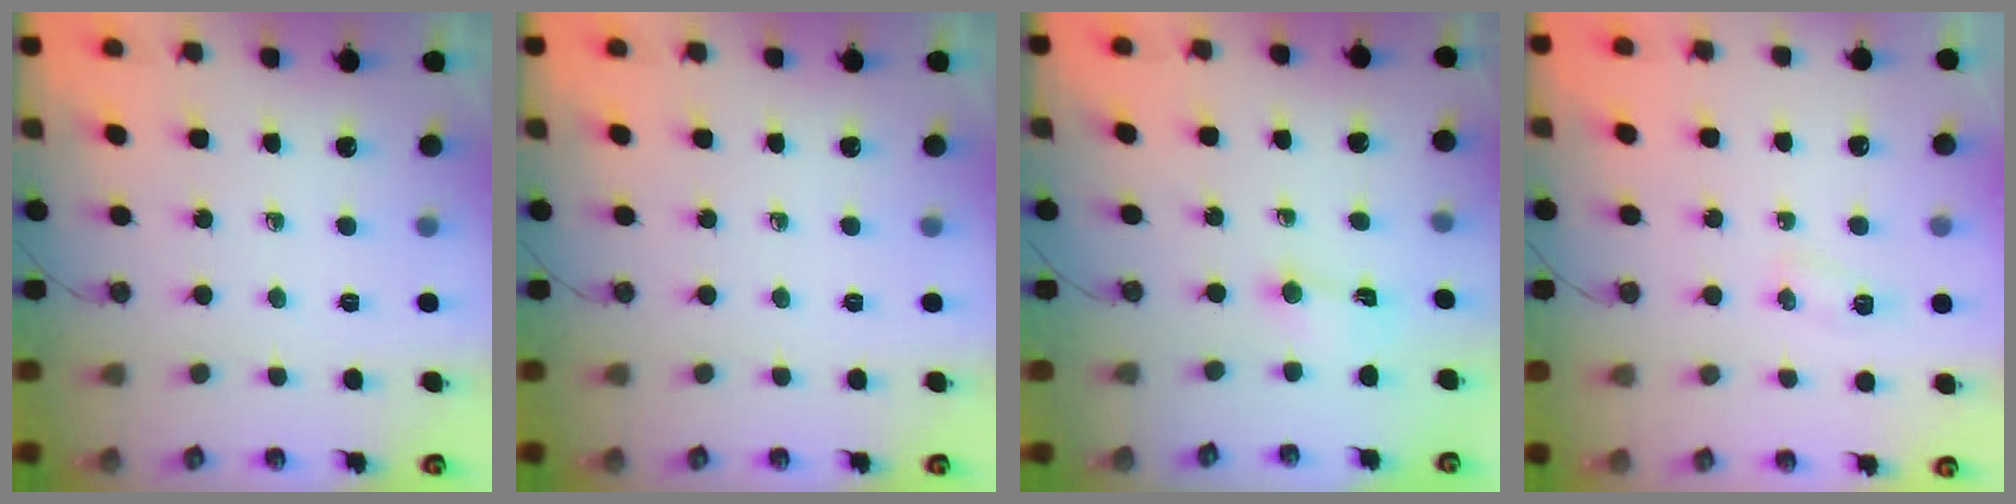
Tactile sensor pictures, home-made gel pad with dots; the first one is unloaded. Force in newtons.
{"total": 0.0}
{"total": 0.8, "press": 0.7, "slide": 0.5}
{"total": 4.2, "press": 4.1, "slide": 0.6}